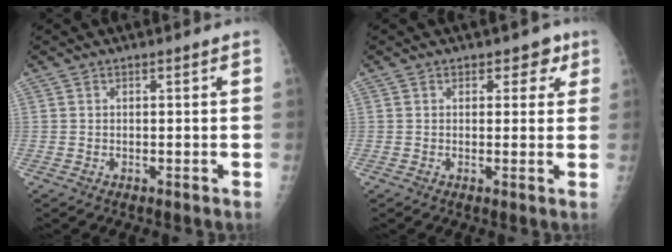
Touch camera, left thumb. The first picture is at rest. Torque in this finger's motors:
{"motor_torque": [-0.35, -0.11, 0.03, 0.11, 0.05]}